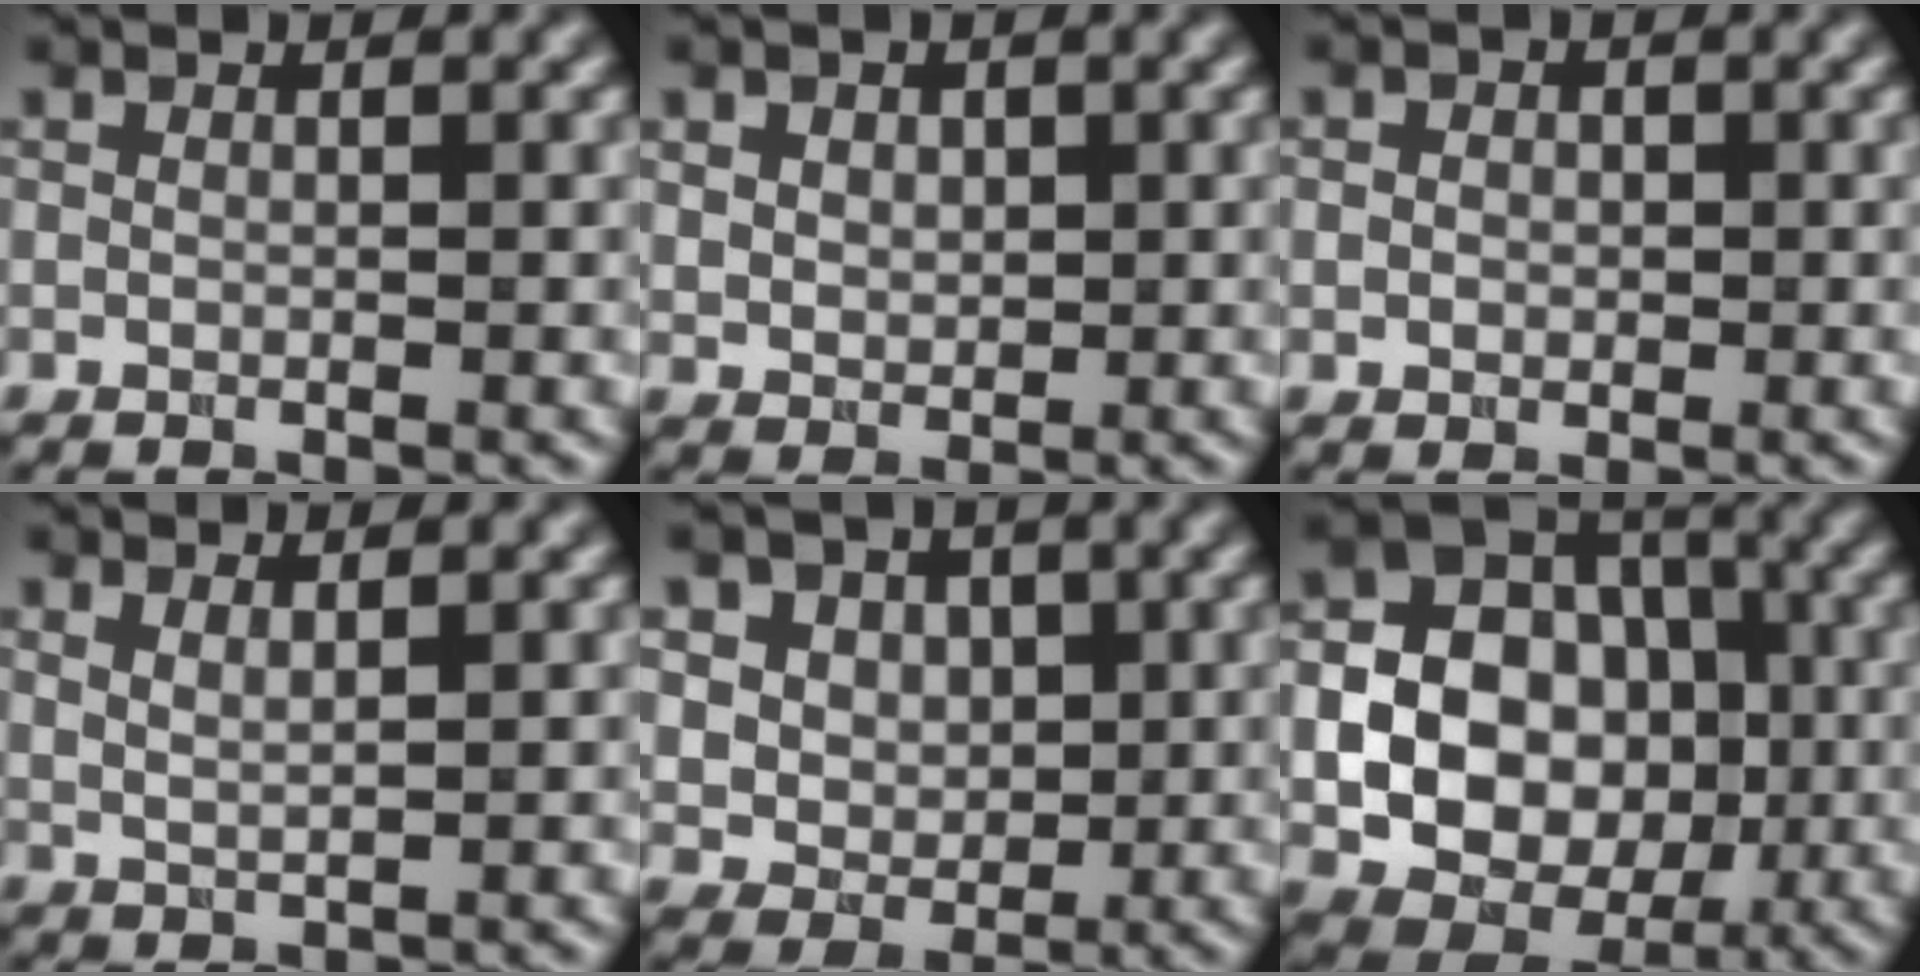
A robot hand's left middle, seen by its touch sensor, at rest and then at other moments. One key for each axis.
{"total": 3.3, "fx": 1.5, "fy": 2.5, "fz": 1.5, "tx": -0.043, "ty": 0.007, "tz": 0.030}
{"total": 1.7, "fx": 0.2, "fy": 1.5, "fz": 0.8, "tx": -0.008, "ty": 0.009, "tz": -0.006}
{"total": 1.6, "fx": 1.2, "fy": 0.5, "fz": 1.0, "tx": -0.014, "ty": -0.002, "tz": 0.021}
{"total": 5.9, "fx": 2.2, "fy": 4.9, "fz": 2.4, "tx": -0.045, "ty": -0.001, "tz": 0.039}
{"total": 14.6, "fx": -1.3, "fy": 12.5, "fz": 7.4, "tx": -0.145, "ty": 0.016, "tz": -0.033}